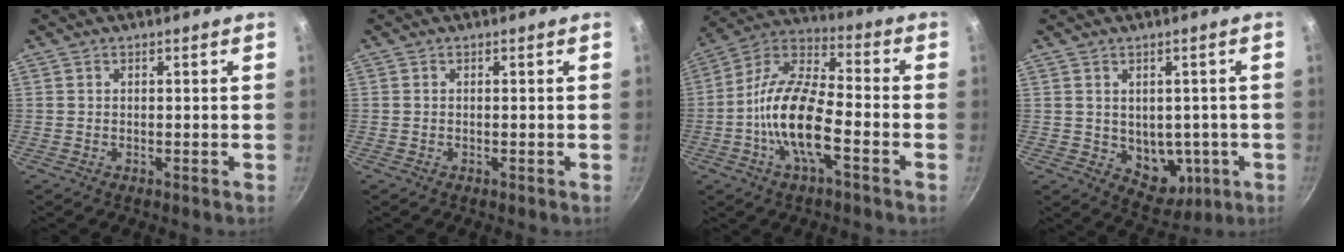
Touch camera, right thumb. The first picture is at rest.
{"total": 0.0}
{"total": 15.6, "force": [-4.8, 6.0, 13.6], "torque": [-0.252, 0.039, -0.110]}
{"total": 8.6, "force": [-1.0, 6.5, 5.5], "torque": [-0.038, -0.007, 0.005]}